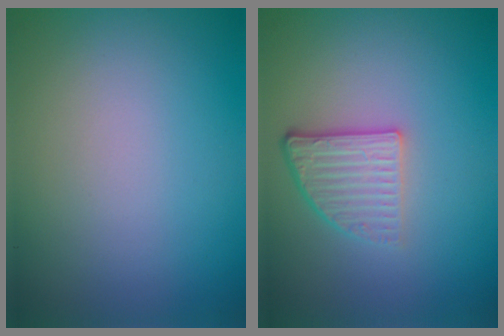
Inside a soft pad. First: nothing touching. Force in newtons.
{"total": 3.3, "press": 2.5, "slide": 2.2}